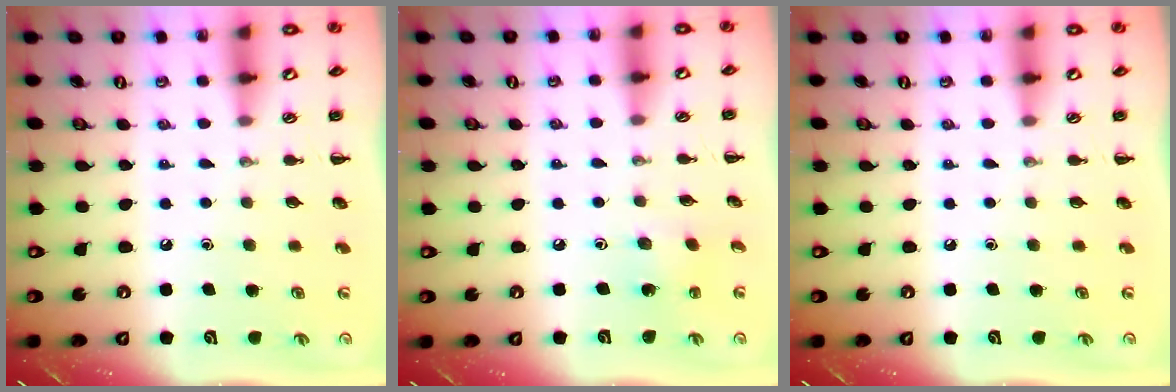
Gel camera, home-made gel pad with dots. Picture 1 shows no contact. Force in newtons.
{"total": 1.6, "press": 1.5, "slide": 0.6}
{"total": 0.0}